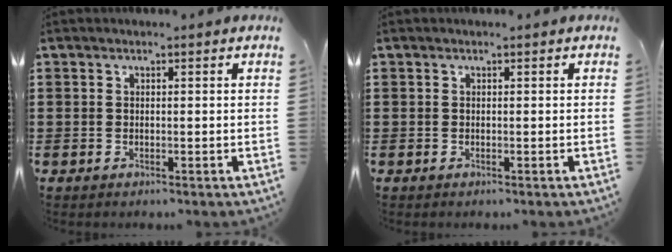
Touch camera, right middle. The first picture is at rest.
{"total": 0.0}